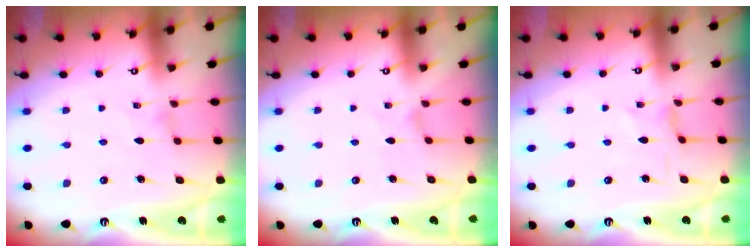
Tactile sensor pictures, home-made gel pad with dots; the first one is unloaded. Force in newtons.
{"total": 0.0}
{"total": 0.0}